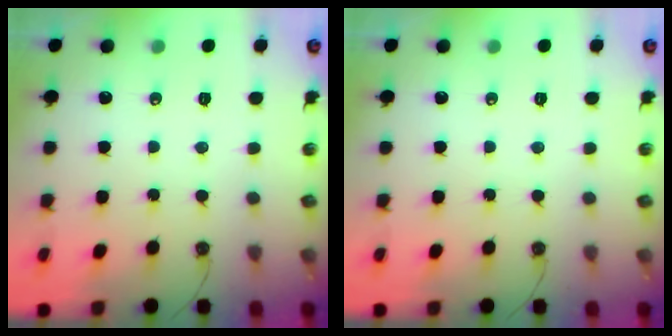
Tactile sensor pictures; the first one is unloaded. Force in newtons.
{"total": 0.0}